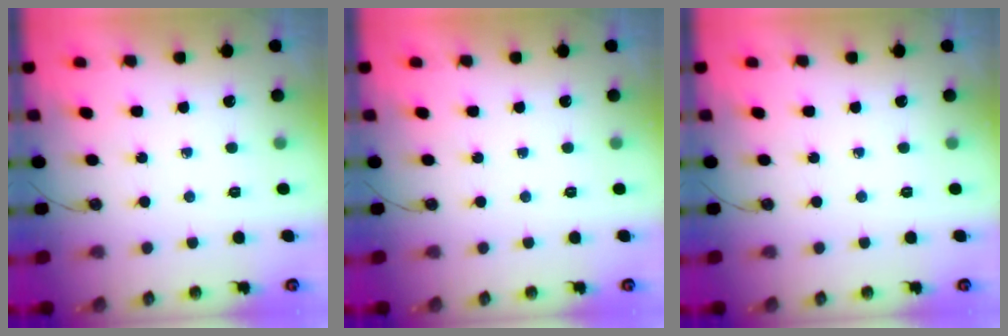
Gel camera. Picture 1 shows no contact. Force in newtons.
{"total": 0.0}
{"total": 0.0}